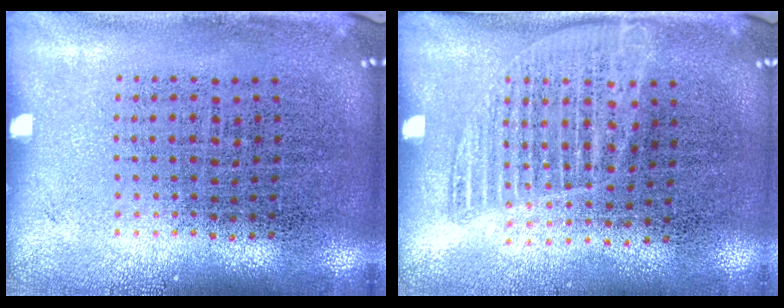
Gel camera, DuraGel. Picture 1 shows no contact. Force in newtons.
{"total": 1.1, "press": 1.0, "slide": 0.5}